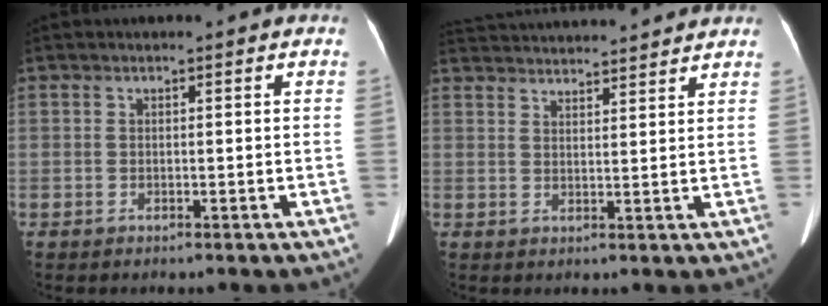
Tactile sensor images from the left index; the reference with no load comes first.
{"total": 16.3, "force": [15.4, 1.9, 4.9], "torque": [-0.093, 0.044, 0.225]}